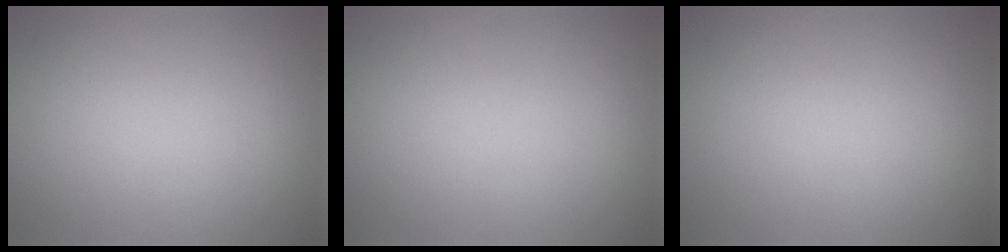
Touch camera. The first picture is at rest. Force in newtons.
{"total": 0.0}
{"total": 0.0}